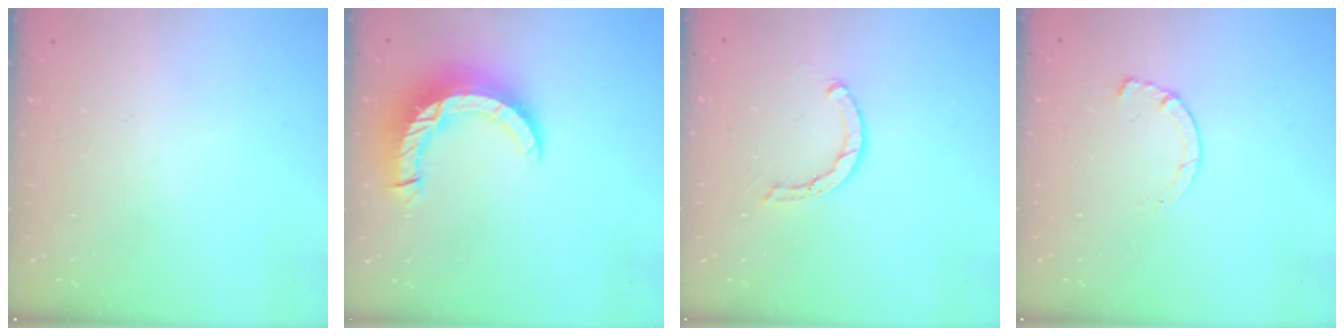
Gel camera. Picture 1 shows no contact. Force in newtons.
{"total": 11.4, "press": 11.3, "slide": 1.1}
{"total": 2.5, "press": 2.5, "slide": 0.1}
{"total": 1.8, "press": 1.7, "slide": 0.3}